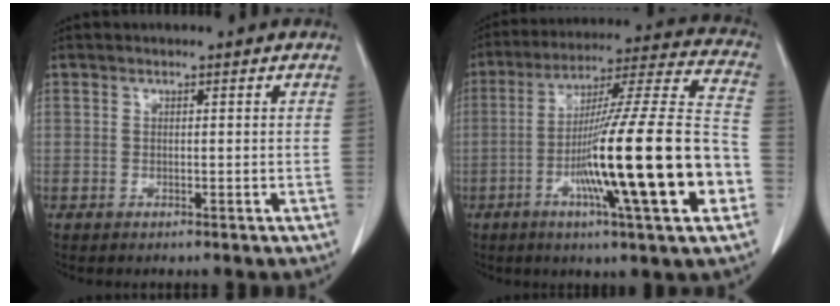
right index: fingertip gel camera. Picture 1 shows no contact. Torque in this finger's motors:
{"motor_torque": [1.42, -0.71, 0.97, 0.21]}